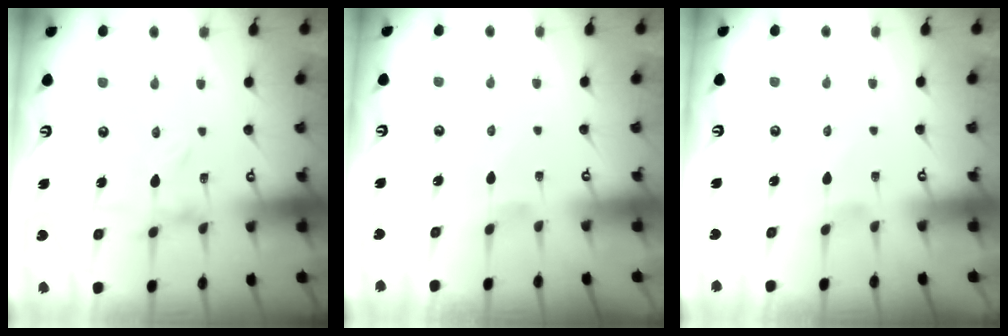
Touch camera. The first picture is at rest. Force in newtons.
{"total": 0.0}
{"total": 0.8, "press": 0.8, "slide": 0.2}